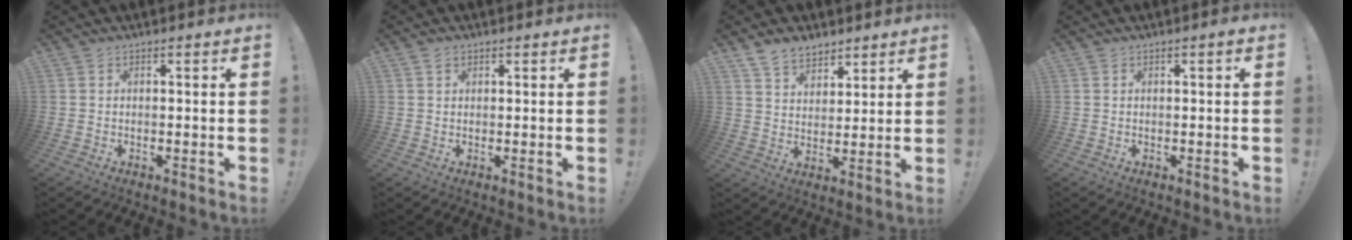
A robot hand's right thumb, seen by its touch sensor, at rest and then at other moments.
{"total": 1.5, "force": [1.1, 0.9, 0.6], "torque": [-0.013, 0.000, 0.021]}
{"total": 8.4, "force": [6.5, 4.7, 2.4], "torque": [-0.049, -0.036, 0.128]}
{"total": 0.7, "force": [0.5, -0.2, 0.5], "torque": [-0.002, -0.002, 0.006]}